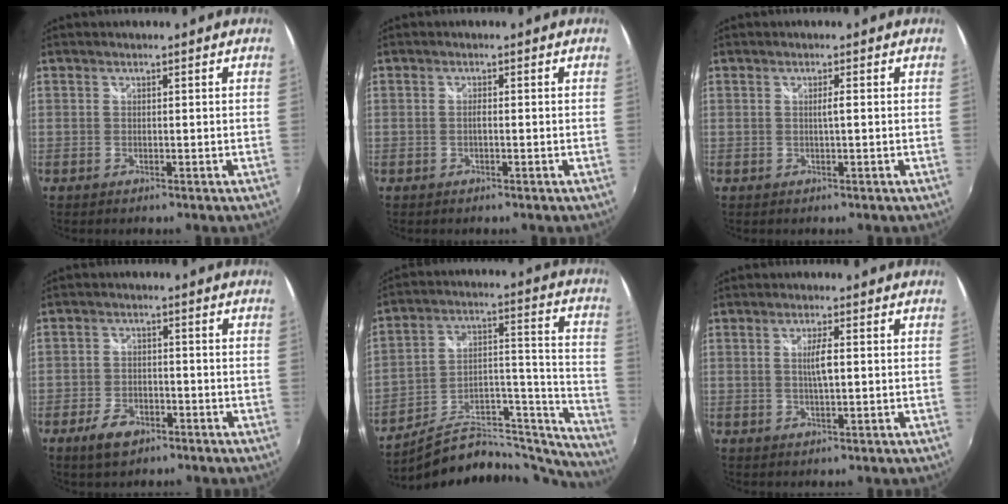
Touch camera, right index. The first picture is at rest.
{"total": 0.7, "force": [-0.3, 0.2, 0.6], "torque": [-0.013, 0.001, -0.006]}
{"total": 1.3, "force": [0.0, -0.3, 1.3], "torque": [-0.021, -0.001, -0.002]}
{"total": 6.1, "force": [-3.9, 3.4, 3.1], "torque": [-0.081, 0.002, -0.067]}
{"total": 21.7, "force": [-19.6, 6.6, 6.6], "torque": [-0.058, 0.067, -0.285]}
{"total": 3.4, "force": [0.2, 0.3, 3.4], "torque": [-0.061, -0.002, 0.005]}